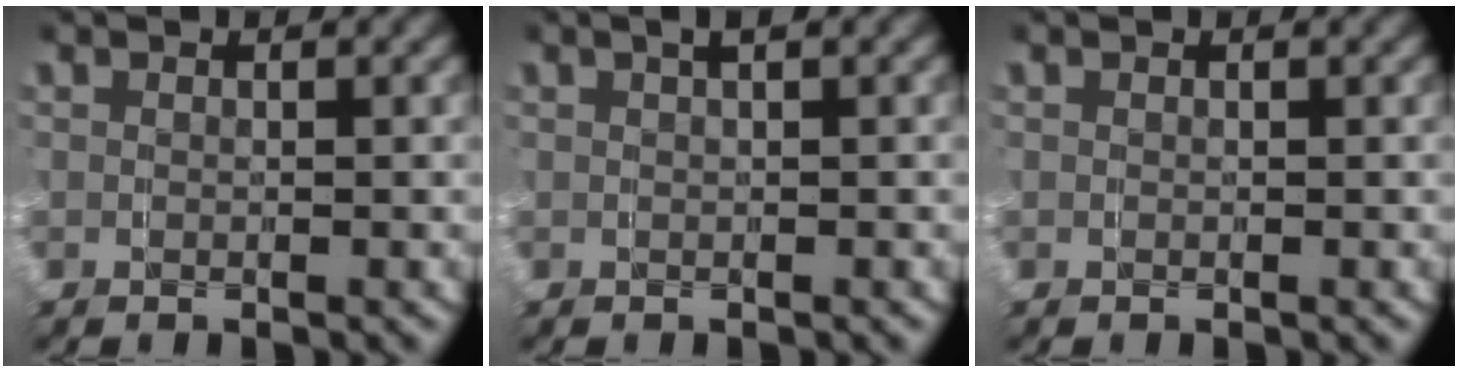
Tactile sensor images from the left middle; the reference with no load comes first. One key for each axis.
{"total": 1.4, "fx": 0.7, "fy": 0.3, "fz": 1.2, "tx": -0.012, "ty": 0.014, "tz": 0.005}
{"total": 0.0}